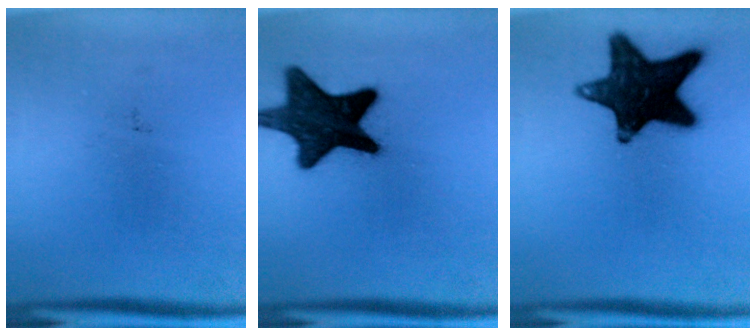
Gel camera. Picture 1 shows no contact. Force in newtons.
{"total": 16.1}
{"total": 16.8}